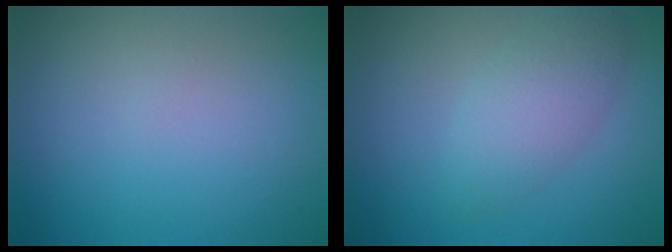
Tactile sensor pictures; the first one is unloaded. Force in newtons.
{"total": 3.1, "press": 3.1, "slide": 0.0}